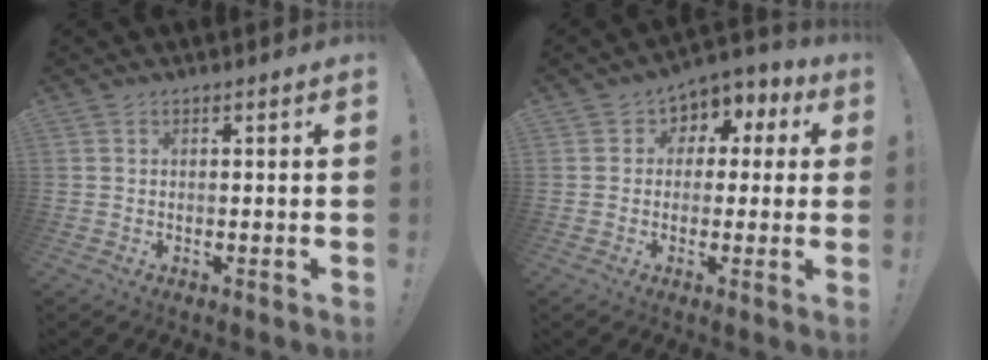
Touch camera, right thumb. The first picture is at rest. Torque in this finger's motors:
{"motor_torque": [0.05, 0.05, 0.00, 0.05, 0.14]}